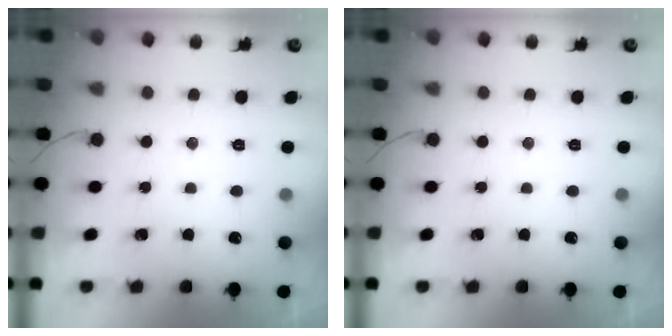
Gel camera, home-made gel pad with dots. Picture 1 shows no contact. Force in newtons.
{"total": 0.0}